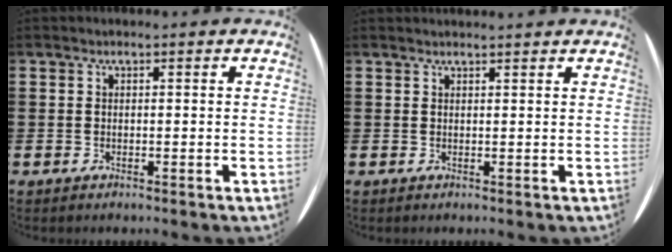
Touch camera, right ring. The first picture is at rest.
{"total": 0.8, "force": [0.7, -0.1, 0.0], "torque": [0.001, 0.000, 0.015]}